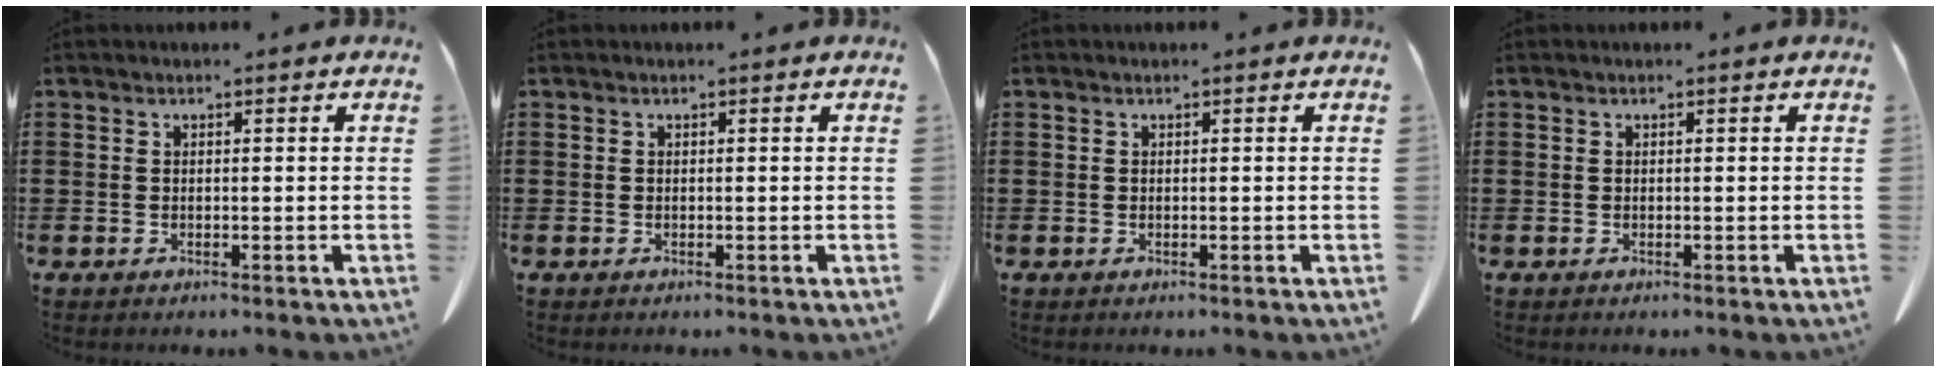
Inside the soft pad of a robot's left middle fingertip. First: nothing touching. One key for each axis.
{"total": 0.0}
{"total": 0.0}
{"total": 0.0}